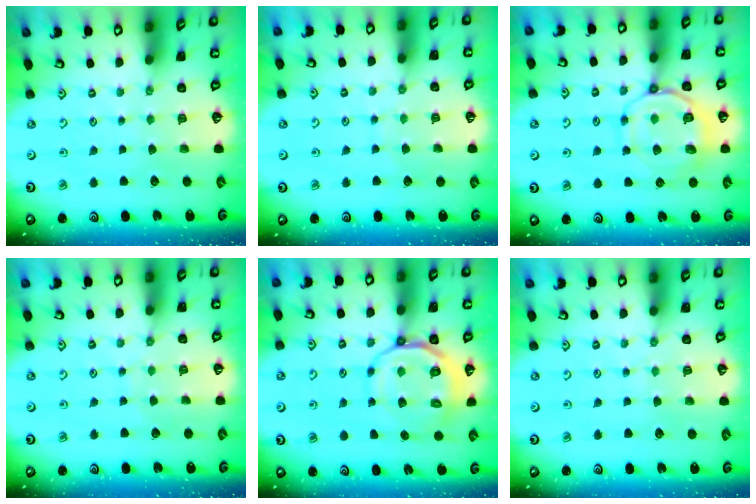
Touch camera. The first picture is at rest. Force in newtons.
{"total": 5.1, "press": 5.1, "slide": 0.6}
{"total": 10.4, "press": 10.3, "slide": 1.4}
{"total": 4.8, "press": 4.7, "slide": 0.6}
{"total": 11.6, "press": 11.3, "slide": 2.7}
{"total": 3.7, "press": 3.7, "slide": 0.5}